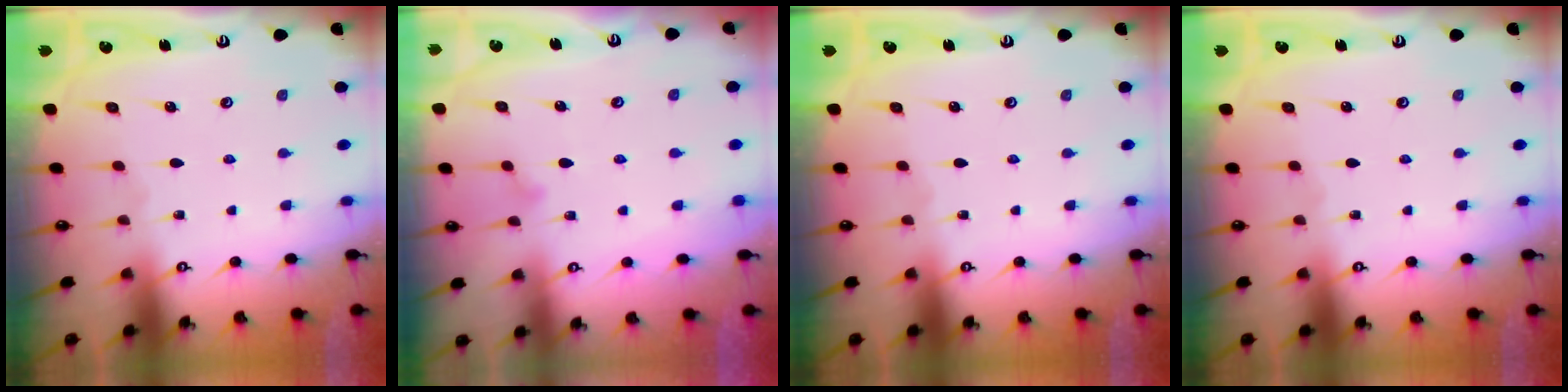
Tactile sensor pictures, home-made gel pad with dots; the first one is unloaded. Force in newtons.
{"total": 7.1, "press": 7.1, "slide": 0.3}
{"total": 0.0}
{"total": 0.0}